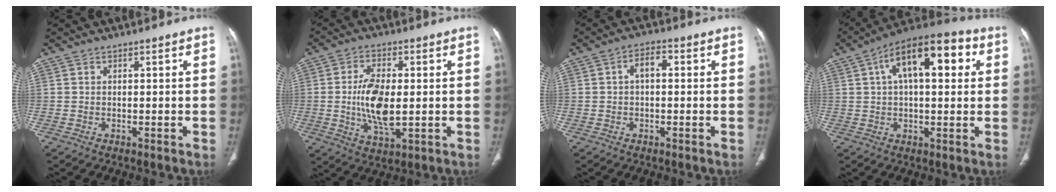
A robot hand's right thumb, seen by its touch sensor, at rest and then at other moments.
{"total": 10.7, "force": [-0.2, 5.1, 9.4], "torque": [-0.177, -0.008, 0.000]}
{"total": 3.8, "force": [0.3, 2.1, 3.1], "torque": [-0.047, 0.015, -0.001]}
{"total": 16.8, "force": [4.9, 7.7, 14.1], "torque": [-0.194, 0.028, 0.068]}